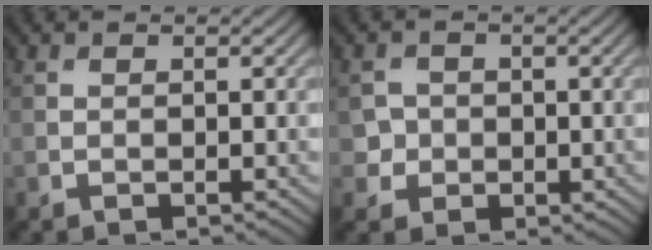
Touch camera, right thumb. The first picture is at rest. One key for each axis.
{"total": 2.8, "fx": -0.3, "fy": 2.7, "fz": 0.5, "tx": -0.010, "ty": -0.006, "tz": -0.012}